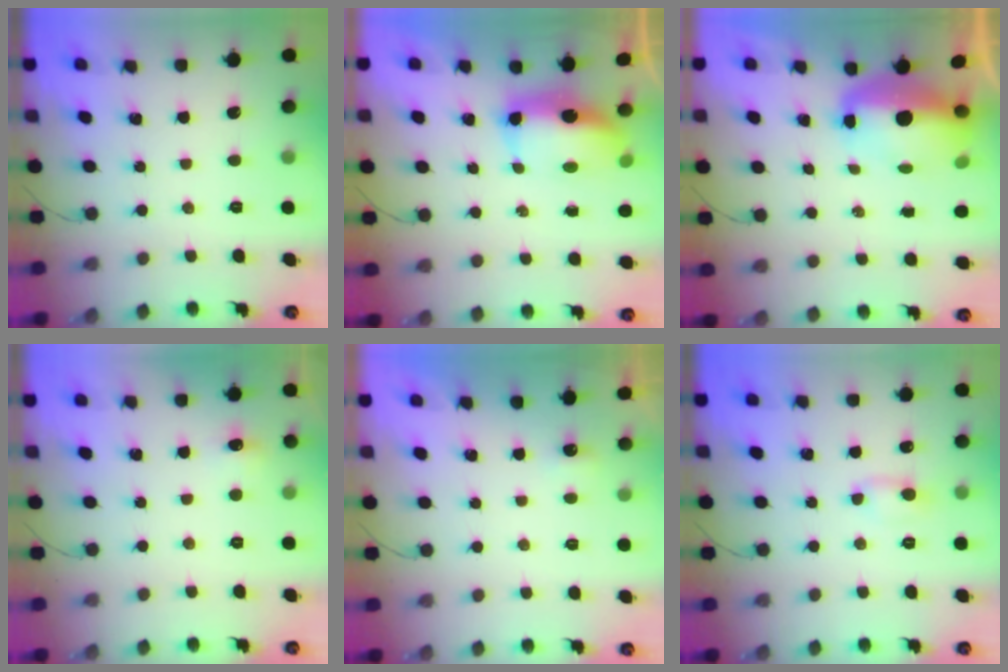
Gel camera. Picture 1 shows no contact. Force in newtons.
{"total": 8.1, "press": 8.0, "slide": 1.5}
{"total": 9.8, "press": 9.6, "slide": 1.9}
{"total": 4.6, "press": 4.4, "slide": 1.2}
{"total": 3.3, "press": 0.9, "slide": 3.2}
{"total": 2.5, "press": 2.4, "slide": 0.8}